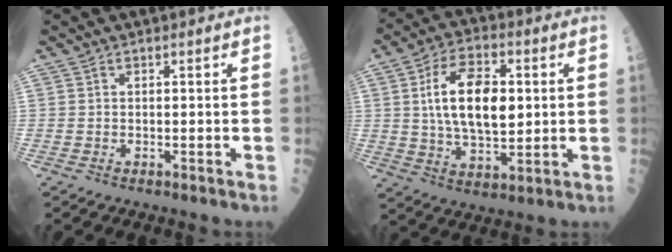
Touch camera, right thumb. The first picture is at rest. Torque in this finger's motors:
{"motor_torque": [-0.18, 1.03, 0.61, -0.34, 0.38]}